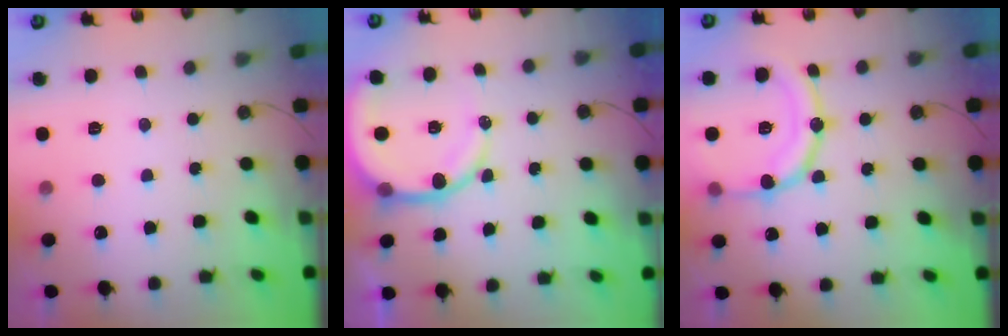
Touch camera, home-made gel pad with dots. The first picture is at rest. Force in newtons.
{"total": 9.6, "press": 9.5, "slide": 1.1}
{"total": 17.8, "press": 17.6, "slide": 3.2}